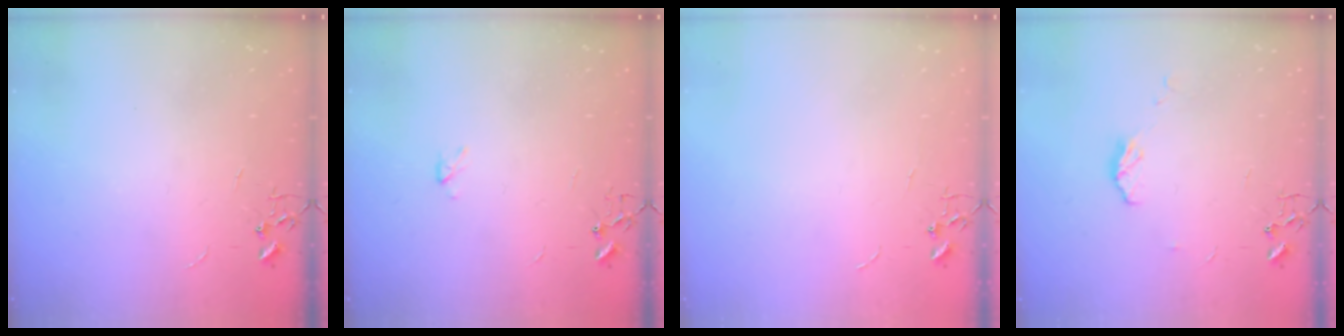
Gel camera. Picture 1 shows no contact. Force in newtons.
{"total": 2.3, "press": 2.3, "slide": 0.4}
{"total": 0.0}
{"total": 5.7, "press": 5.7, "slide": 0.4}